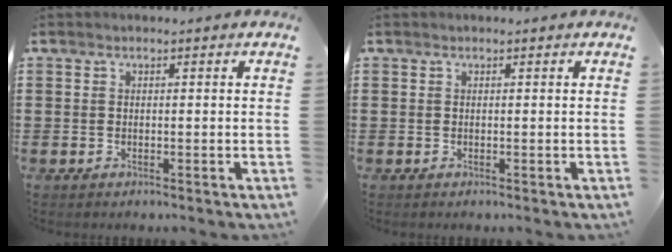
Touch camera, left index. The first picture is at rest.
{"total": 0.0}